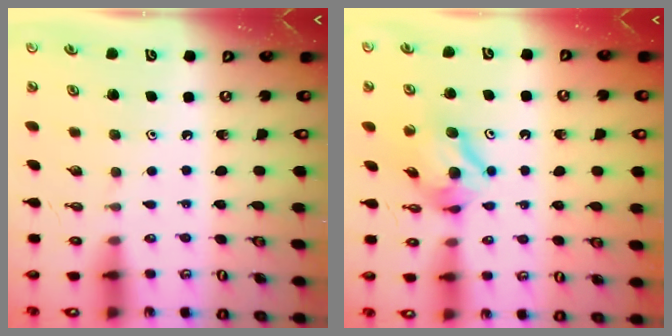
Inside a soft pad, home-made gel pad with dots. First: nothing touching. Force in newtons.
{"total": 7.5, "press": 7.5, "slide": 0.6}